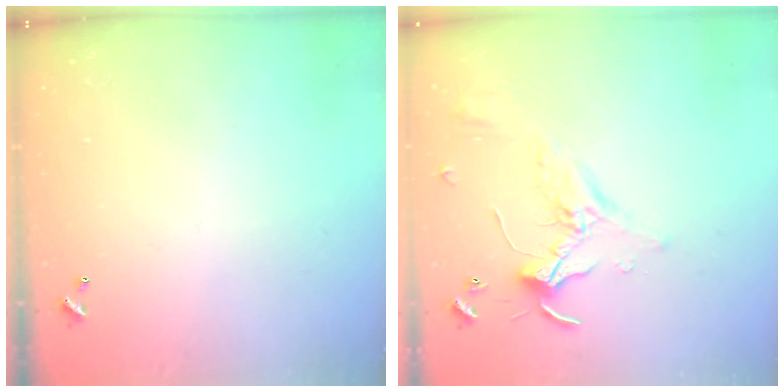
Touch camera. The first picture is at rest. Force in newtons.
{"total": 1.7, "press": 1.6, "slide": 0.2}